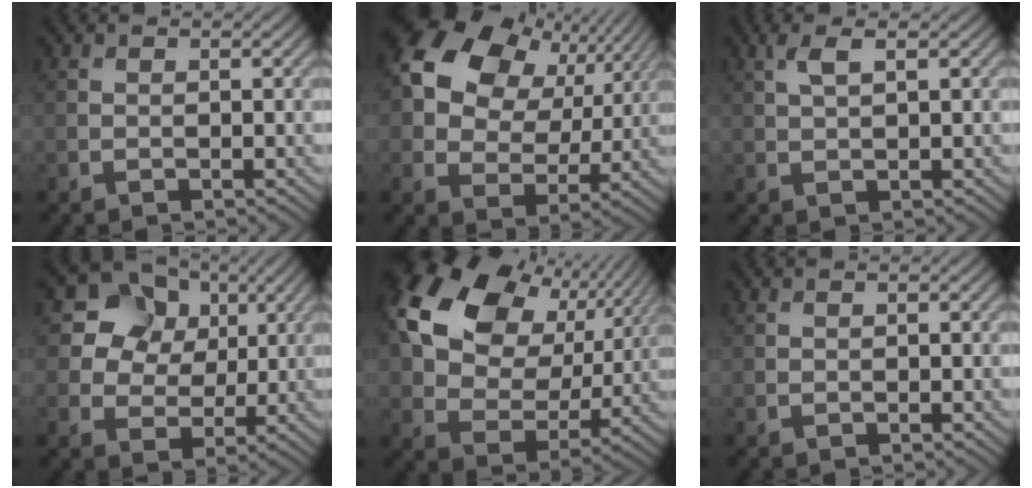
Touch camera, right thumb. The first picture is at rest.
{"total": 15.1, "force": [5.8, 10.7, 8.9], "torque": [-0.201, 0.034, 0.097]}
{"total": 2.6, "force": [1.3, 0.6, 2.2], "torque": [-0.052, 0.006, 0.025]}
{"total": 13.5, "force": [6.1, 10.7, 5.6], "torque": [-0.159, 0.027, 0.132]}
{"total": 18.6, "force": [6.8, 12.9, 11.6], "torque": [-0.258, 0.031, 0.120]}
{"total": 0.0}